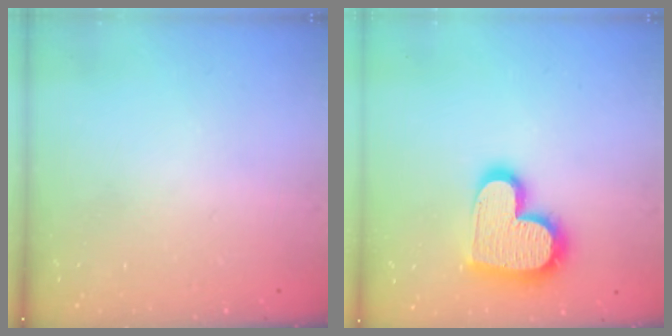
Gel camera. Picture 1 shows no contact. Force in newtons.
{"total": 18.4, "press": 18.4, "slide": 1.0}